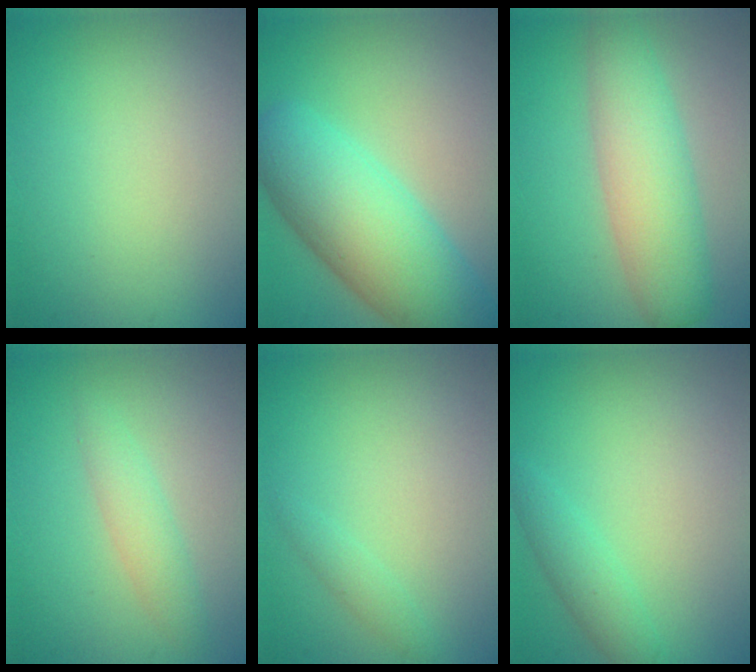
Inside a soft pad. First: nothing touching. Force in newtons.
{"total": 9.4, "press": 9.4, "slide": 0.4}
{"total": 6.1, "press": 6.1, "slide": 0.4}
{"total": 2.1, "press": 2.1, "slide": 0.1}
{"total": 1.0, "press": 1.0, "slide": 0.1}
{"total": 2.0, "press": 2.0, "slide": 0.0}